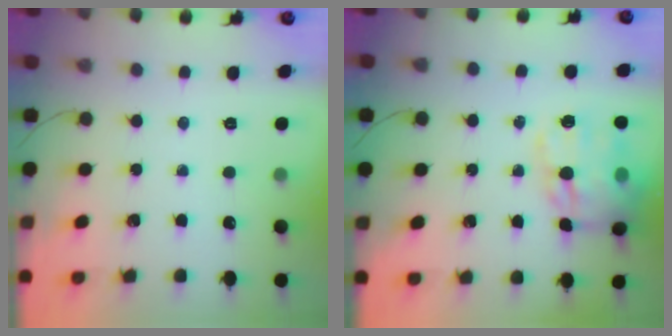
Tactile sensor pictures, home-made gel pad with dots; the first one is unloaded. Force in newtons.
{"total": 16.4, "press": 16.2, "slide": 2.6}